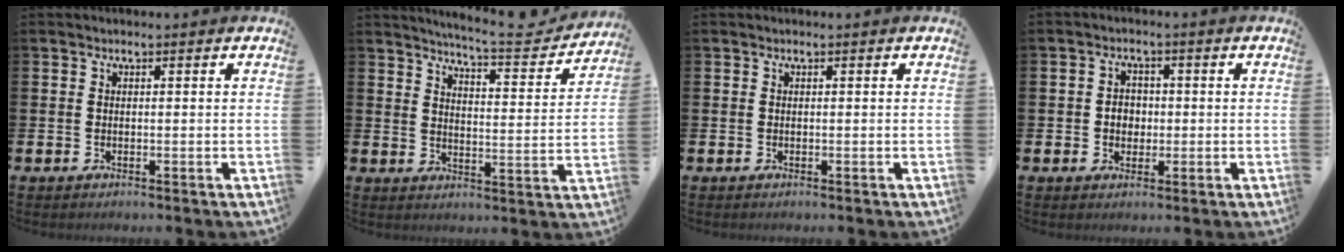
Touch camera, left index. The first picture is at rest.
{"total": 5.7, "force": [5.5, 0.2, 1.5], "torque": [-0.032, -0.050, 0.088]}
{"total": 0.0}
{"total": 2.7, "force": [0.0, 2.4, 1.2], "torque": [-0.012, 0.001, -0.008]}